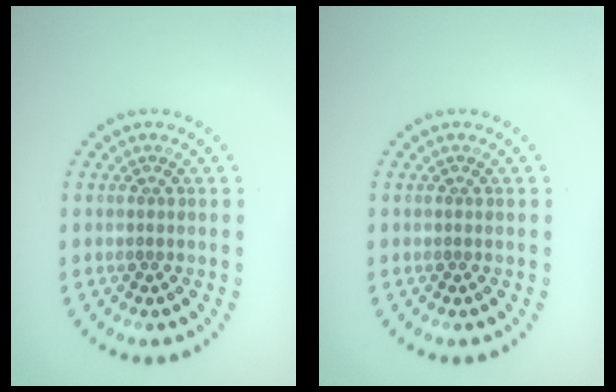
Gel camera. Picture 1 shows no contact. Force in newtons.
{"total": 0.0}